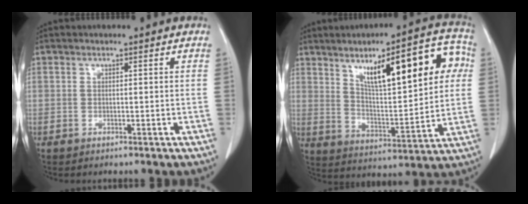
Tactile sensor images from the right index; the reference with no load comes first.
{"total": 18.3, "force": [6.5, 4.6, 16.5], "torque": [-0.232, 0.029, 0.103]}